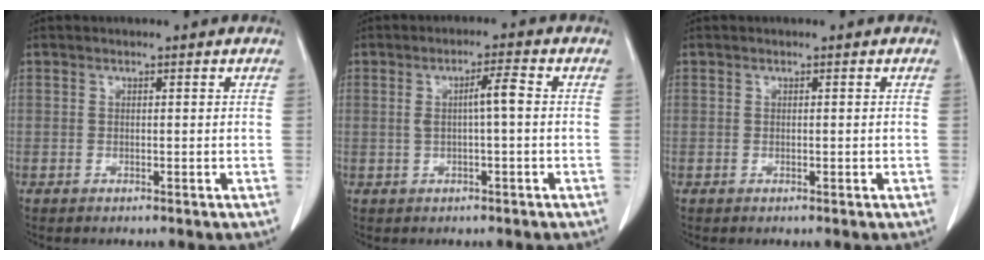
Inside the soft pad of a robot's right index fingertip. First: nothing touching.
{"total": 3.6, "force": [0.2, 0.1, 3.6], "torque": [-0.066, 0.006, 0.003]}
{"total": 0.0}